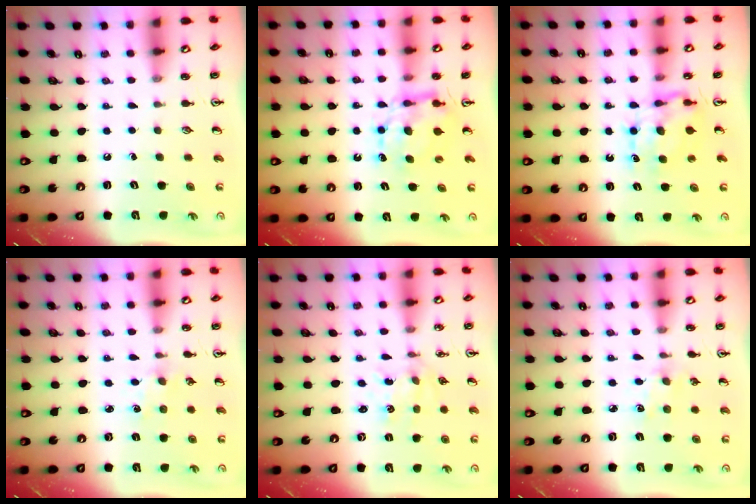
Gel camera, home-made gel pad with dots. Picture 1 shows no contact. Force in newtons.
{"total": 7.2, "press": 7.2, "slide": 0.3}
{"total": 7.2, "press": 7.2, "slide": 0.7}
{"total": 1.0, "press": 0.9, "slide": 0.4}
{"total": 0.9, "press": 0.8, "slide": 0.2}
{"total": 2.9, "press": 2.8, "slide": 0.5}